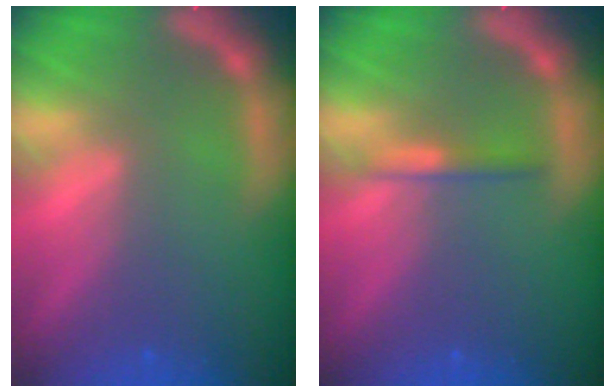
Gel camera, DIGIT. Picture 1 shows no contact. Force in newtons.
{"total": 1.4}